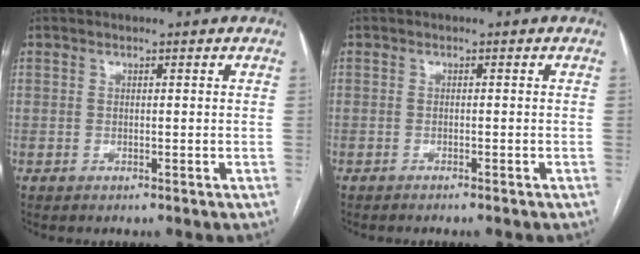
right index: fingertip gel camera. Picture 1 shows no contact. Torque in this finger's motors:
{"motor_torque": [-0.67, 0.64, -0.18, -0.05]}